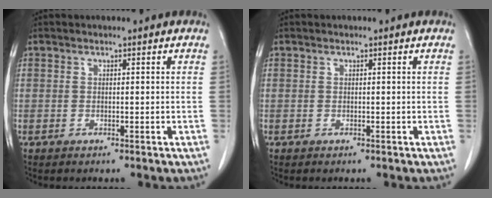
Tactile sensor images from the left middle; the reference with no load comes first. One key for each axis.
{"total": 0.0}